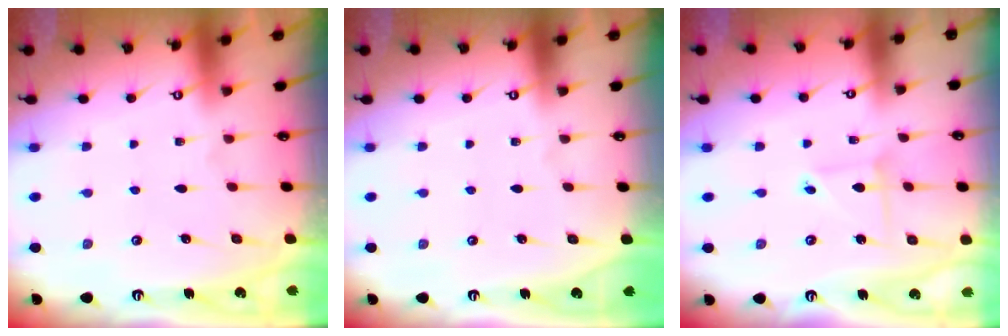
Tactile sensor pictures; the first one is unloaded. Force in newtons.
{"total": 0.0}
{"total": 3.1, "press": 3.0, "slide": 0.3}